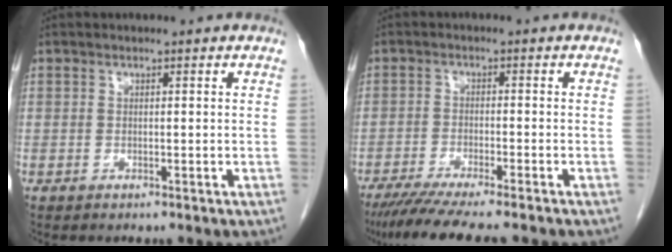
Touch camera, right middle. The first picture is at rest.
{"total": 10.1, "force": [-8.4, 0.0, 5.5], "torque": [-0.075, -0.027, -0.132]}